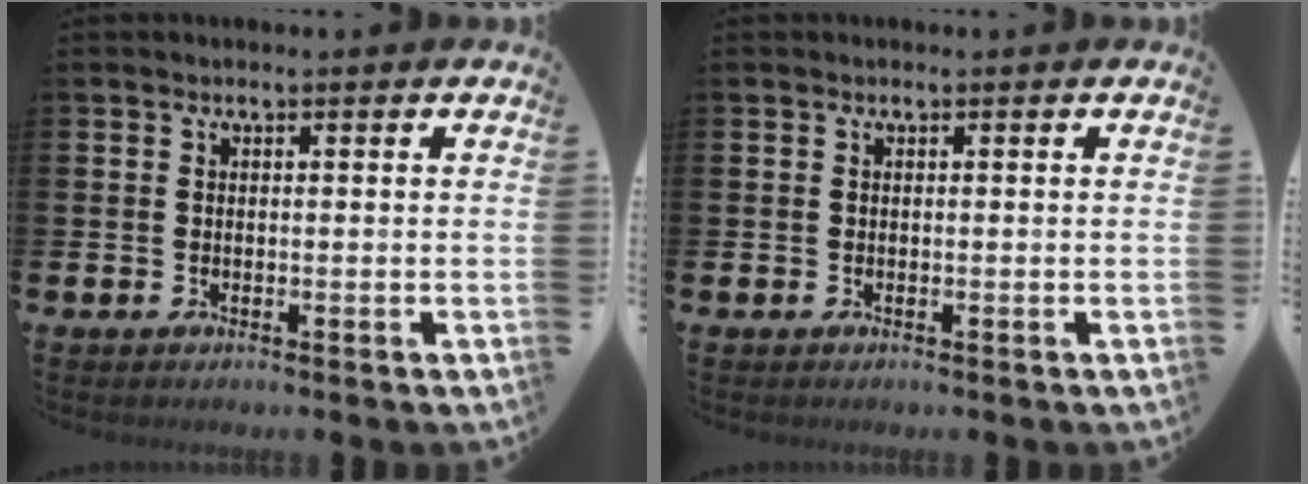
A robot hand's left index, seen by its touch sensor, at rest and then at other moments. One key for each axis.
{"total": 0.0}